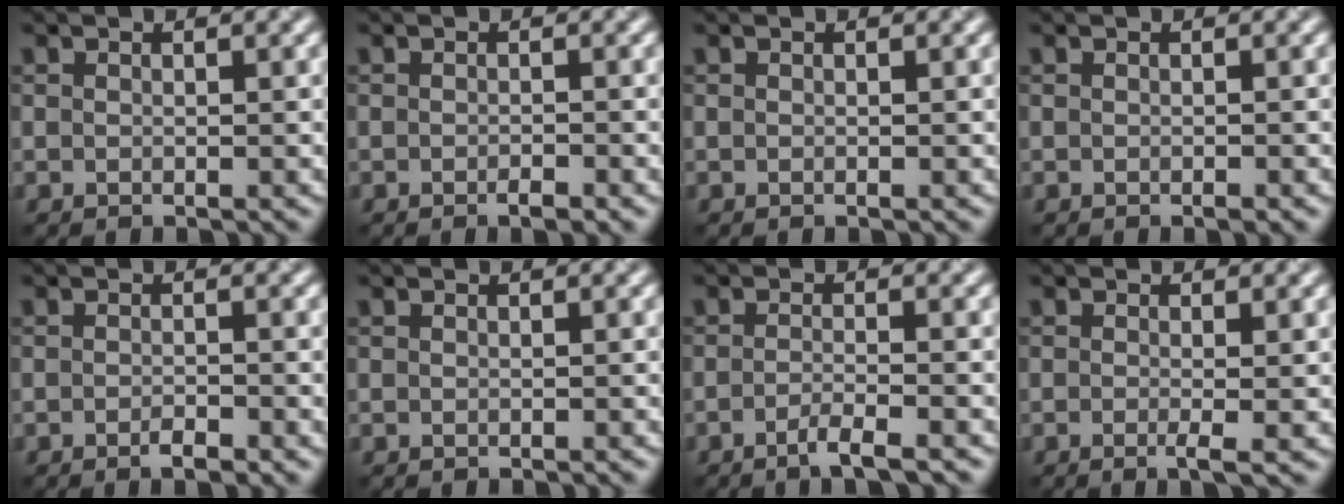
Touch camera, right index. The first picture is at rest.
{"total": 1.3, "force": [-0.8, 0.3, 0.9], "torque": [-0.012, -0.002, -0.011]}
{"total": 0.0}
{"total": 0.6, "force": [-0.3, 0.1, 0.5], "torque": [-0.005, -0.001, -0.004]}
{"total": 1.6, "force": [-1.0, 0.4, 1.2], "torque": [-0.018, 0.000, -0.016]}
{"total": 0.0}
{"total": 2.4, "force": [-1.6, 0.5, 1.7], "torque": [-0.026, 0.004, -0.039]}
{"total": 1.7, "force": [-0.4, 0.4, 1.6], "torque": [-0.029, -0.005, -0.004]}